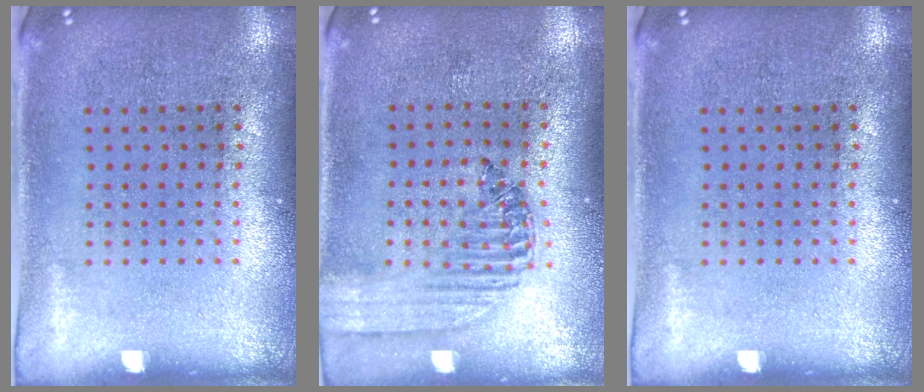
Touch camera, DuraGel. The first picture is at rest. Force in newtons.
{"total": 1.5, "press": 1.3, "slide": 0.7}
{"total": 0.0}